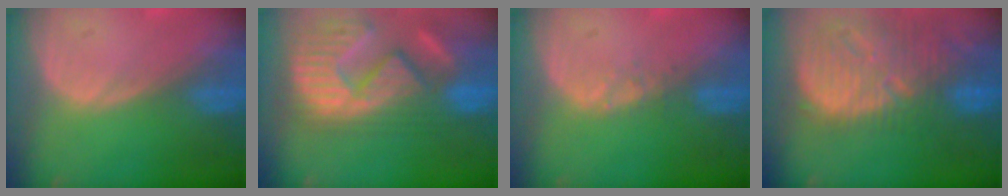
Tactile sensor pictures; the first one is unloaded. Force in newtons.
{"total": 14.5, "press": 12.4, "slide": 7.7}
{"total": 1.4, "press": 1.4, "slide": 0.2}
{"total": 13.4, "press": 11.5, "slide": 7.0}